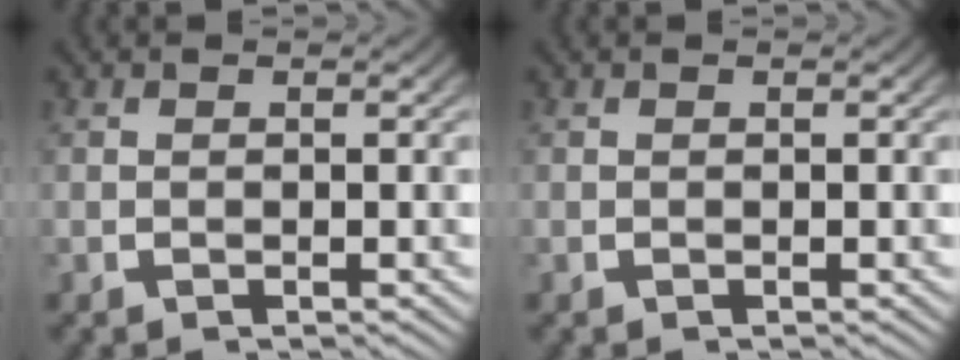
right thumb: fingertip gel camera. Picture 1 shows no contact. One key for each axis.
{"total": 0.0}